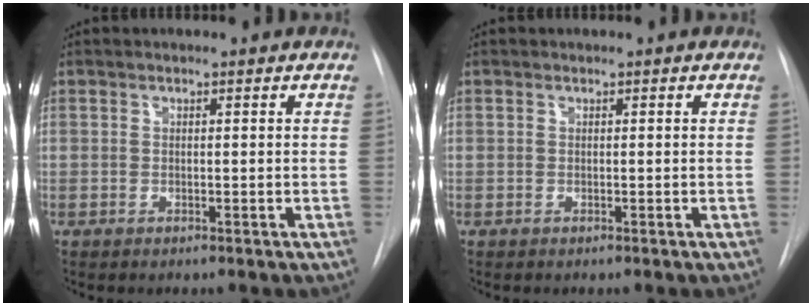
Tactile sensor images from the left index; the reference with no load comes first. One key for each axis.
{"total": 0.0}